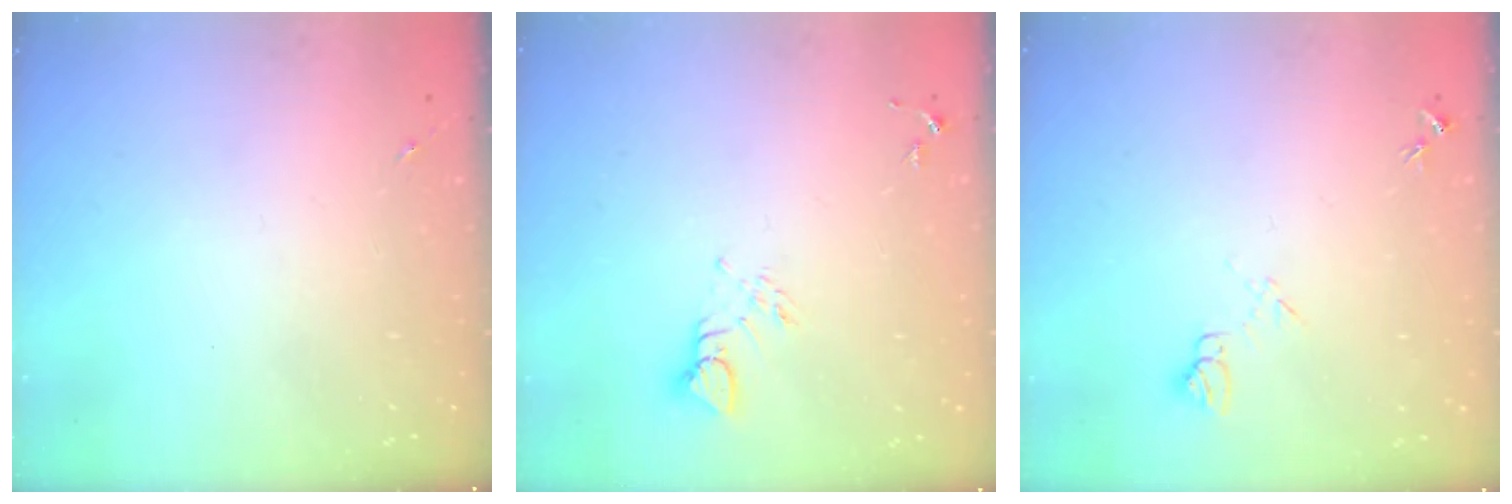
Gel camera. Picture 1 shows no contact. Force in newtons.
{"total": 3.8, "press": 3.8, "slide": 0.3}
{"total": 7.1, "press": 7.1, "slide": 0.7}